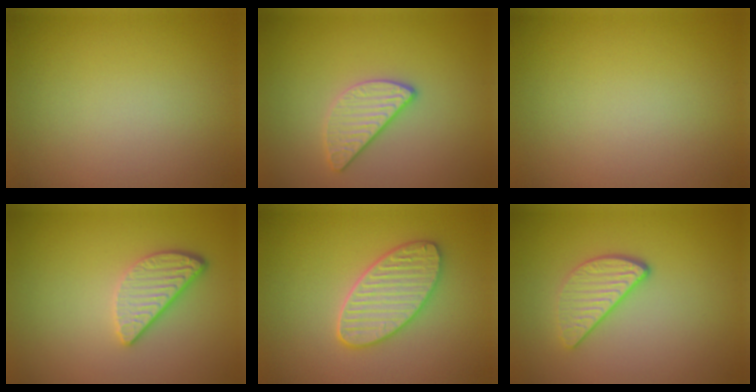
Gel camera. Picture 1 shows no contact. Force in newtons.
{"total": 2.6, "press": 2.5, "slide": 0.7}
{"total": 0.0}
{"total": 3.2, "press": 2.7, "slide": 1.7}
{"total": 4.7, "press": 4.2, "slide": 2.1}
{"total": 3.0, "press": 2.5, "slide": 1.6}